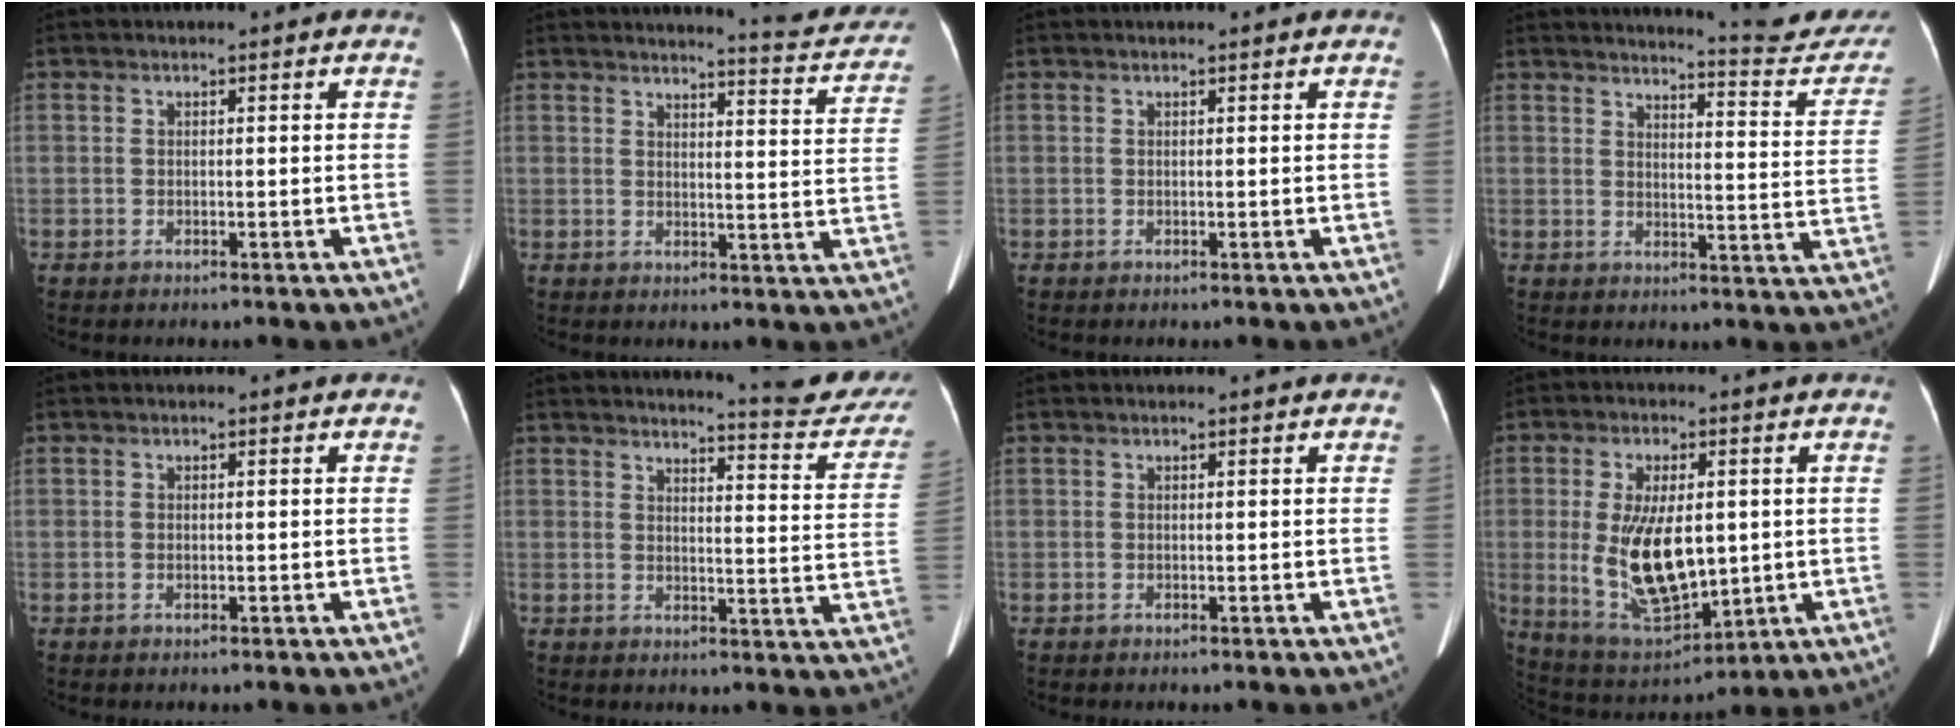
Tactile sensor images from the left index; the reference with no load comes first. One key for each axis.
{"total": 10.8, "fx": 10.5, "fy": 0.5, "fz": 2.5, "tx": -0.021, "ty": -0.044, "tz": 0.107}
{"total": 0.5, "fx": 0.5, "fy": 0.0, "fz": 0.2, "tx": -0.004, "ty": 0.007, "tz": 0.009}
{"total": 16.0, "fx": 15.5, "fy": 0.9, "fz": 3.8, "tx": -0.038, "ty": -0.085, "tz": 0.164}
{"total": 0.0}
{"total": 14.2, "fx": 13.7, "fy": 0.5, "fz": 3.9, "tx": -0.036, "ty": -0.082, "tz": 0.140}
{"total": 0.0}
{"total": 13.4, "fx": 0.0, "fy": 5.8, "fz": 12.1, "tx": -0.233, "ty": -0.008, "tz": 0.017}